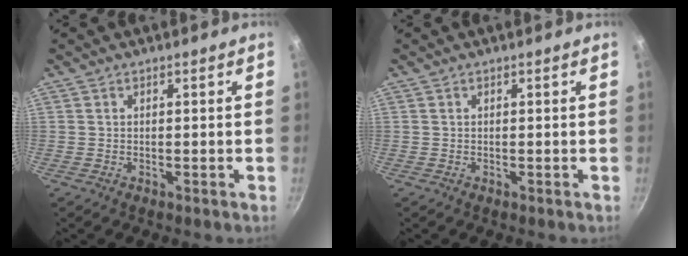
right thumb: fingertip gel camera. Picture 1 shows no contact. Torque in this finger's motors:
{"motor_torque": [0.00, 0.00, 0.01, -0.01, 0.00]}